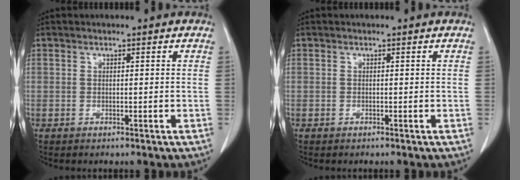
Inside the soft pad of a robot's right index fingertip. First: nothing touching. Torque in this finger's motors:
{"motor_torque": [-0.04, 0.00, 0.00, -0.01]}